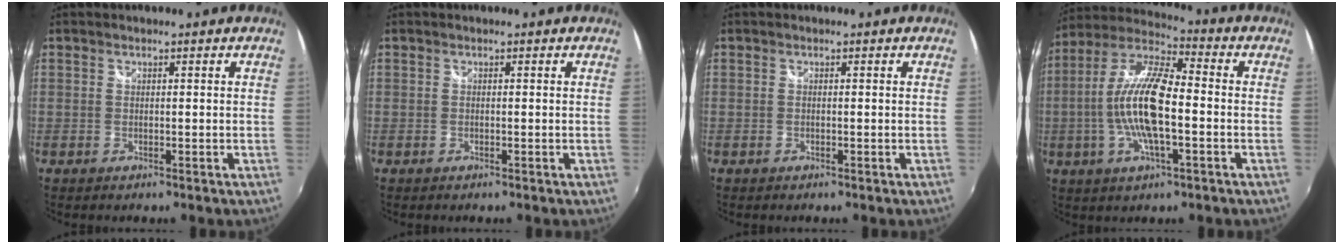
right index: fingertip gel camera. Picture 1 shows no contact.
{"total": 0.0}
{"total": 0.0}
{"total": 15.2, "force": [-2.2, 4.4, 14.4], "torque": [-0.281, 0.002, -0.049]}